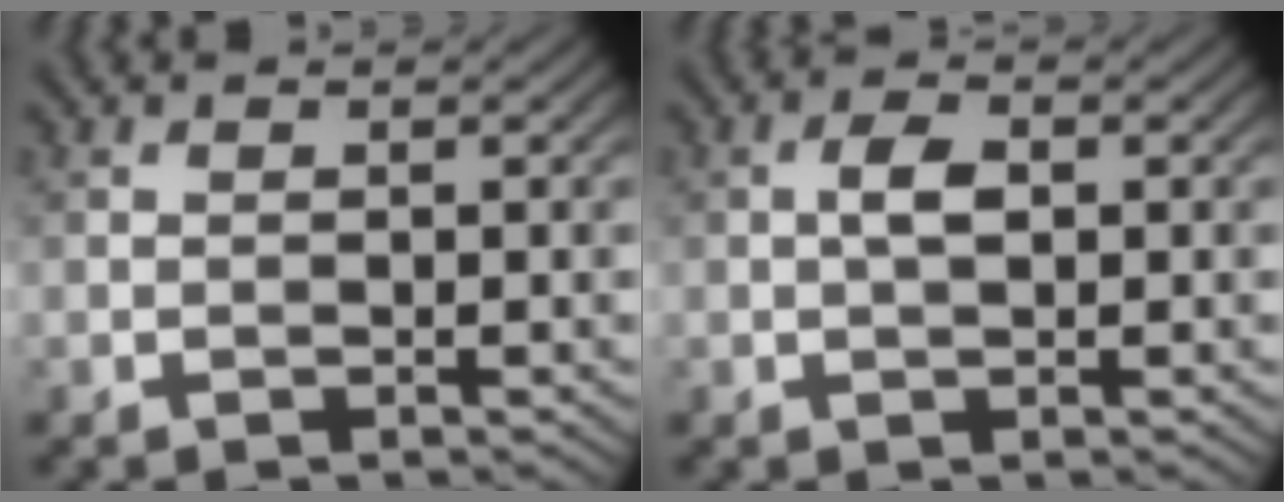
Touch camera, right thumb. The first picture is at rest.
{"total": 2.5, "force": [0.2, 1.2, 2.2], "torque": [-0.044, 0.008, 0.000]}